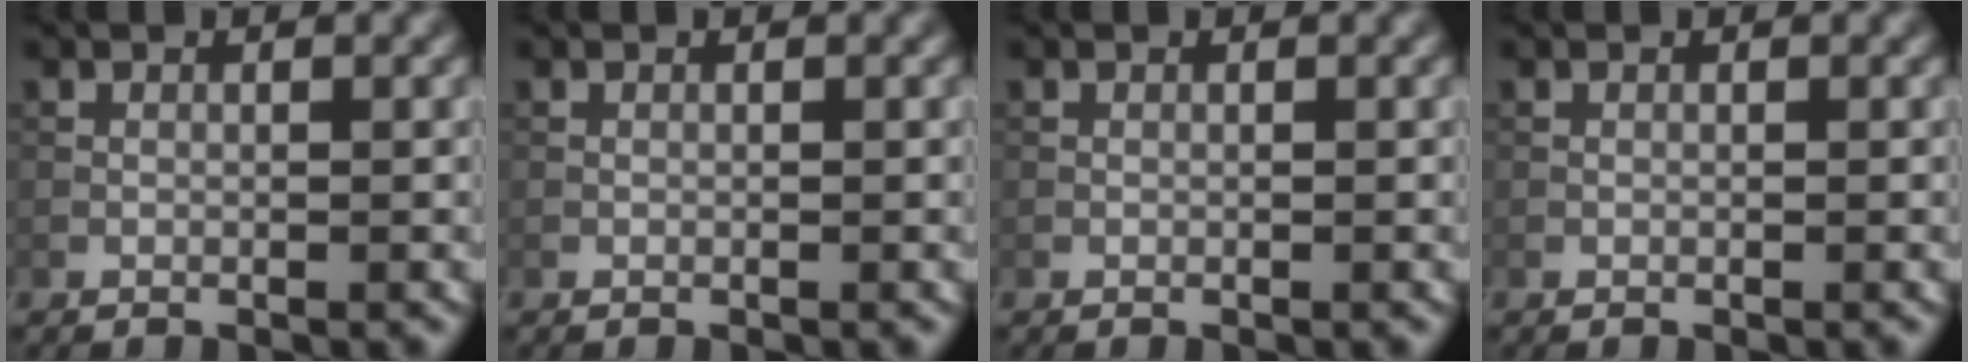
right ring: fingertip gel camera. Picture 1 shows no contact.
{"total": 0.0}
{"total": 0.0}
{"total": 0.0}